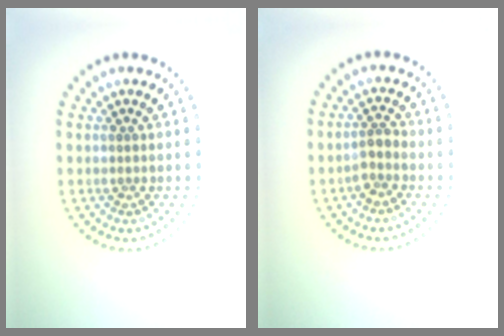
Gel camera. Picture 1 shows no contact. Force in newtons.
{"total": 1.8, "press": 1.4, "slide": 1.1}